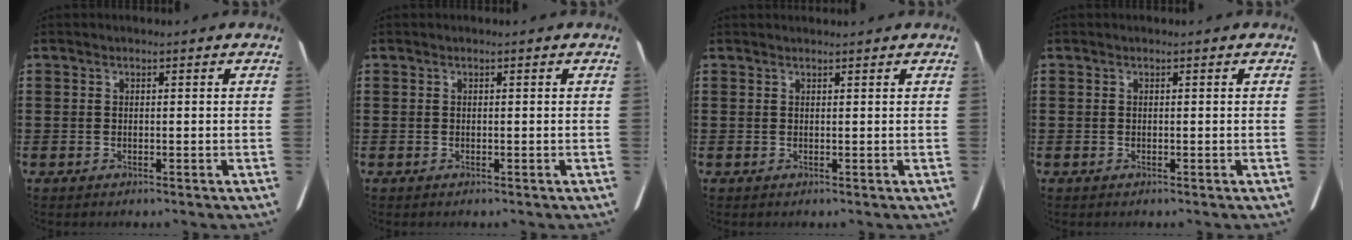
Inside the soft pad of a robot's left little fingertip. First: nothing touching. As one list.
[{"total": 0.0}, {"total": 0.6, "force": [0.5, 0.0, 0.1], "torque": [-0.003, 0.000, 0.011]}, {"total": 0.0}]